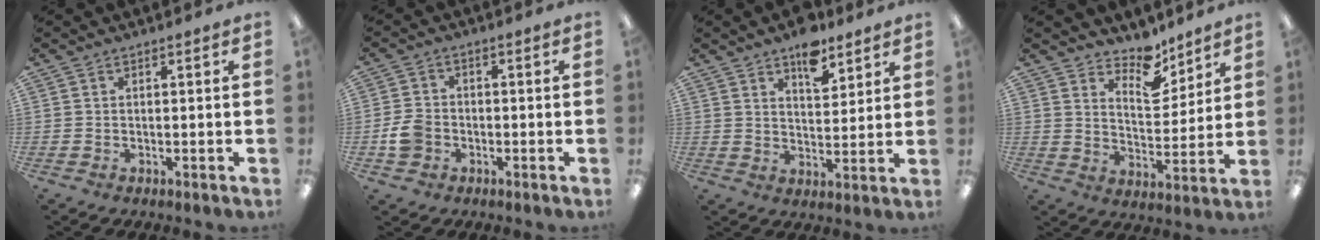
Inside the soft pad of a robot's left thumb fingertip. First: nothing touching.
{"total": 5.0, "force": [-1.5, 4.1, 2.5], "torque": [-0.047, 0.010, -0.026]}
{"total": 8.4, "force": [6.2, 3.9, 4.0], "torque": [-0.040, -0.040, 0.104]}
{"total": 9.9, "force": [8.3, 4.1, 3.5], "torque": [-0.040, -0.063, 0.148]}